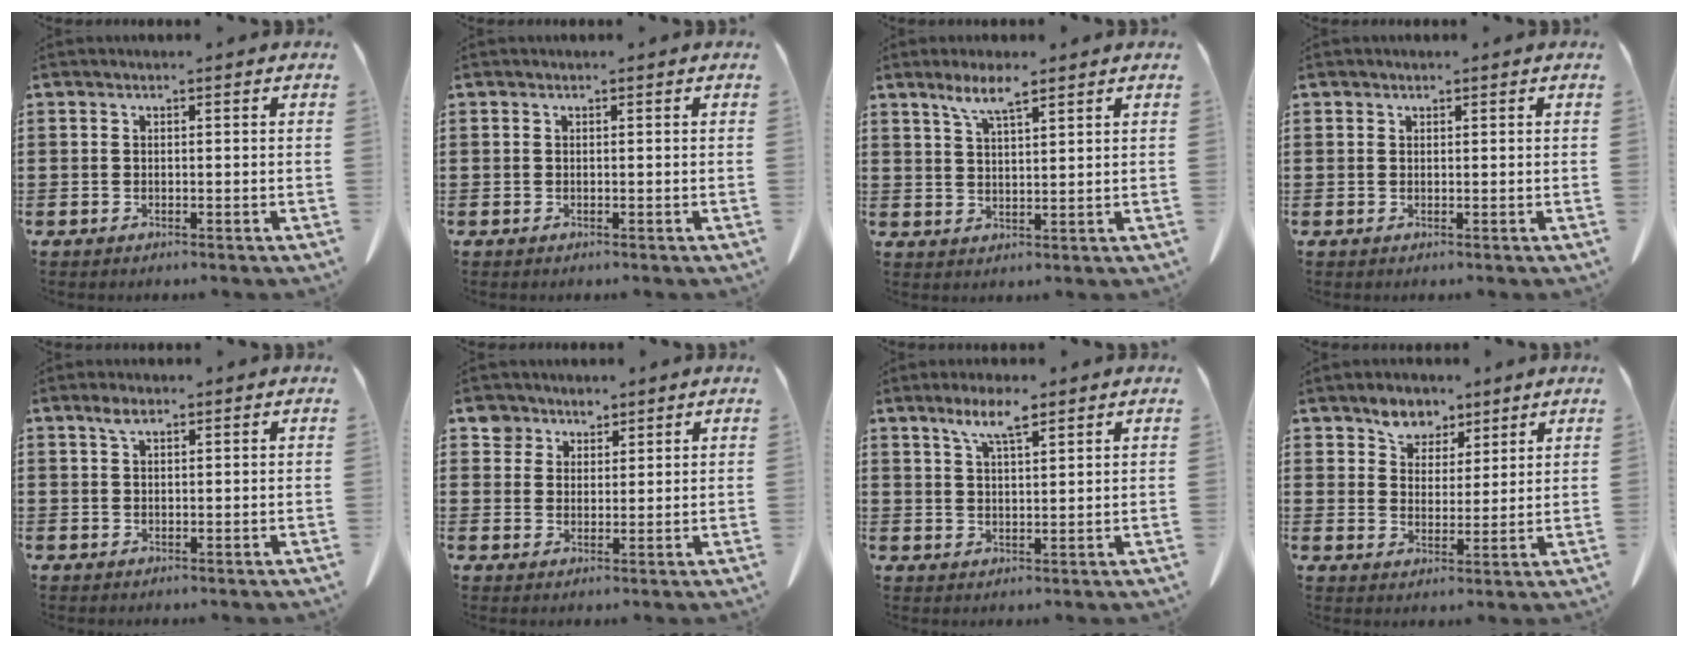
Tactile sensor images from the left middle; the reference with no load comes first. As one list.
[{"total": 0.0}, {"total": 5.3, "force": [3.5, 1.0, 3.8], "torque": [-0.084, 0.001, 0.061]}, {"total": 0.5, "force": [0.4, 0.3, 0.1], "torque": [-0.003, -0.001, 0.010]}, {"total": 2.1, "force": [1.3, 0.9, 1.5], "torque": [-0.034, 0.002, 0.024]}, {"total": 3.9, "force": [2.9, 2.5, 0.3], "torque": [-0.014, 0.003, 0.056]}, {"total": 5.7, "force": [3.8, 1.2, 4.2], "torque": [-0.091, 0.002, 0.066]}, {"total": 5.3, "force": [4.3, 3.0, 0.6], "torque": [-0.034, -0.004, 0.082]}]